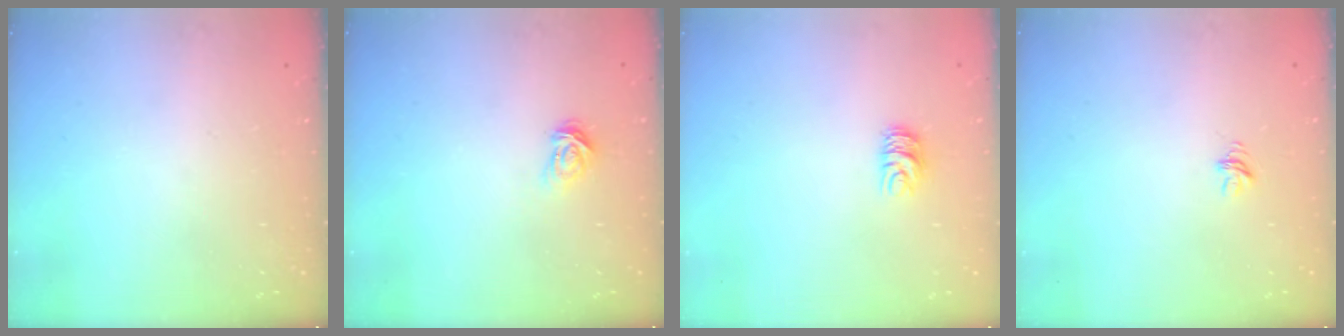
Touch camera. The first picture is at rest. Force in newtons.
{"total": 3.9, "press": 3.8, "slide": 0.5}
{"total": 5.6, "press": 5.6, "slide": 0.4}
{"total": 4.3, "press": 4.3, "slide": 0.4}